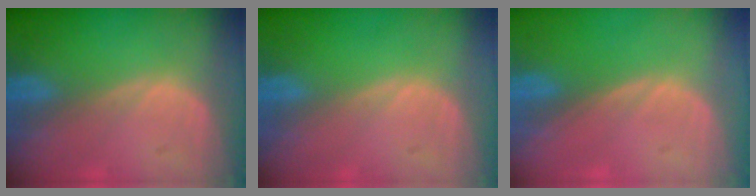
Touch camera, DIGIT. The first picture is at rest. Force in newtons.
{"total": 0.0}
{"total": 0.0}